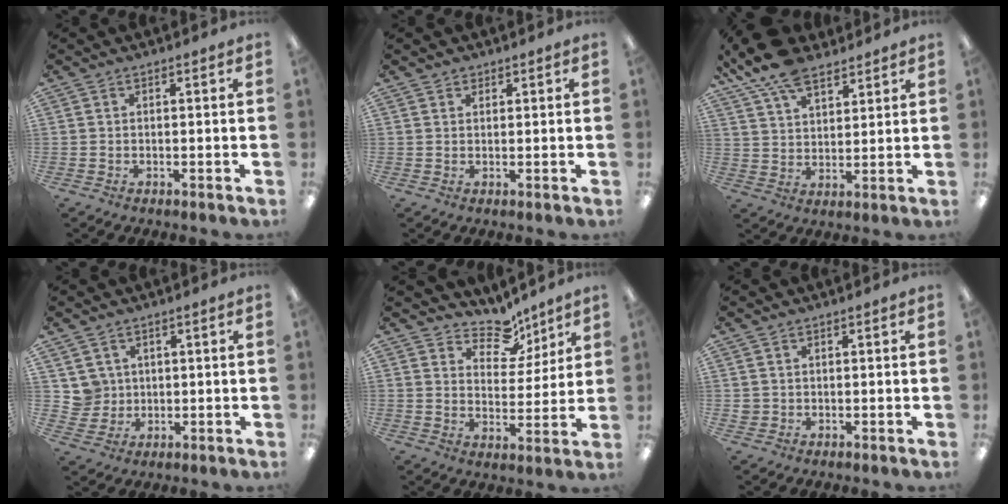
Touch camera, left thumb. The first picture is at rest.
{"total": 1.4, "force": [1.1, 0.8, 0.1], "torque": [-0.001, 0.001, 0.022]}
{"total": 11.8, "force": [8.6, 5.5, 5.9], "torque": [-0.121, -0.032, 0.162]}
{"total": 4.9, "force": [2.3, 4.4, -0.1], "torque": [-0.011, 0.000, 0.045]}
{"total": 9.7, "force": [7.7, 5.1, 2.9], "torque": [-0.043, -0.056, 0.140]}
{"total": 1.6, "force": [0.7, 1.4, 0.1], "torque": [-0.004, 0.003, 0.011]}